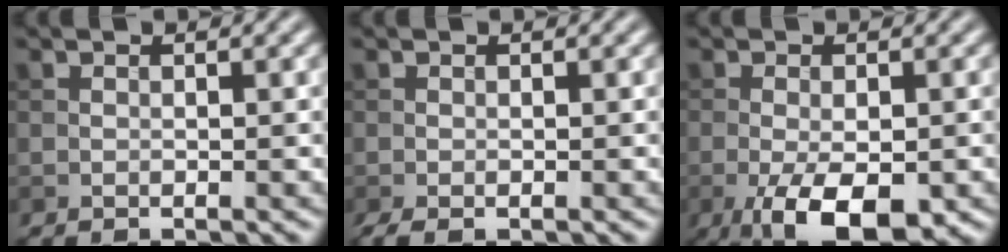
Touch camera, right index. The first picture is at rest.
{"total": 1.3, "force": [-0.8, 0.4, 0.9], "torque": [-0.022, -0.005, -0.015]}
{"total": 6.9, "force": [-2.9, 2.8, 5.6], "torque": [-0.099, -0.015, -0.040]}